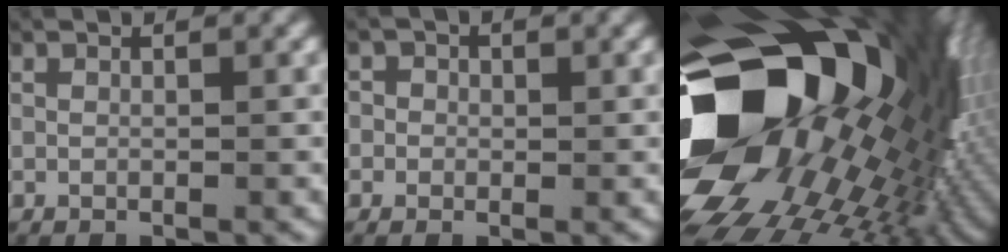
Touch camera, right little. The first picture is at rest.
{"total": 1.5, "force": [-0.2, 1.5, 0.0], "torque": [0.006, 0.004, -0.012]}
{"total": 37.3, "force": [2.4, 23.4, 28.9], "torque": [-0.412, -0.022, 0.034]}